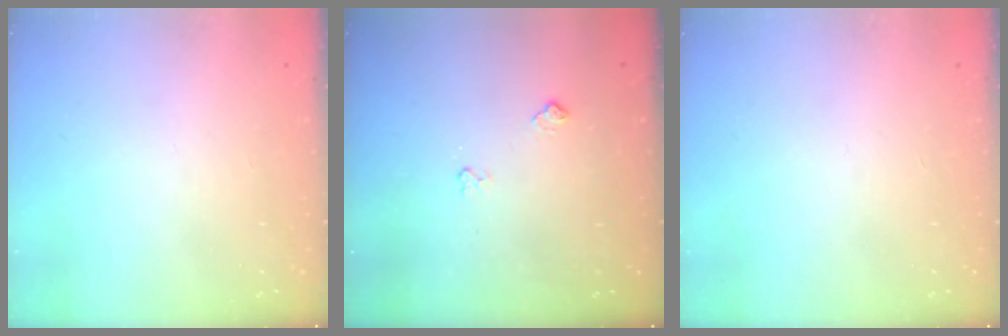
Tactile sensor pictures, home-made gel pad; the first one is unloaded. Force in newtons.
{"total": 6.0, "press": 5.9, "slide": 0.8}
{"total": 0.0}